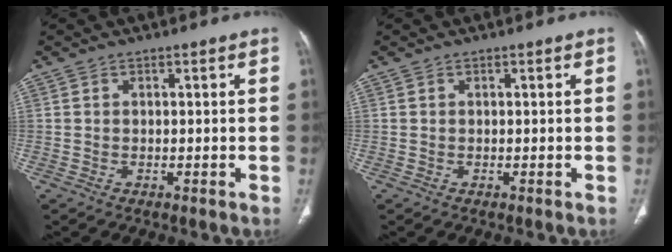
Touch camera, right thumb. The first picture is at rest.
{"total": 0.0}